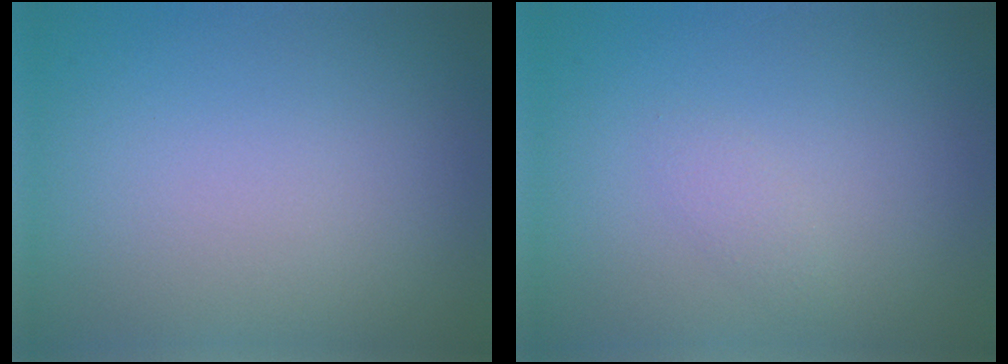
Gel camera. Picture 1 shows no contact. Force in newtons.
{"total": 0.8, "press": 0.8, "slide": 0.1}